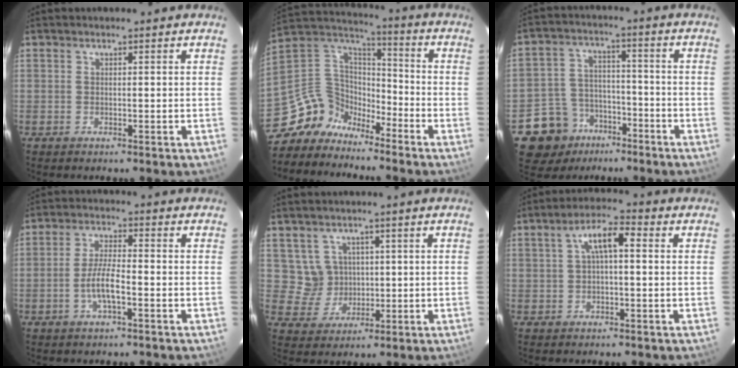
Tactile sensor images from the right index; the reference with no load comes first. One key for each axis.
{"total": 10.0, "fx": -8.6, "fy": 4.9, "fz": 1.3, "tx": -0.049, "ty": 0.046, "tz": -0.182}
{"total": 11.6, "fx": -7.2, "fy": 8.8, "fz": 2.5, "tx": -0.084, "ty": 0.033, "tz": -0.104}
{"total": 5.5, "fx": -2.2, "fy": 1.1, "fz": 4.9, "tx": -0.101, "ty": 0.003, "tz": -0.044}
{"total": 5.2, "fx": 1.3, "fy": 5.0, "fz": 0.7, "tx": -0.016, "ty": 0.012, "tz": 0.037}
{"total": 5.7, "fx": 0.8, "fy": 2.0, "fz": 5.3, "tx": -0.100, "ty": 0.020, "tz": 0.017}